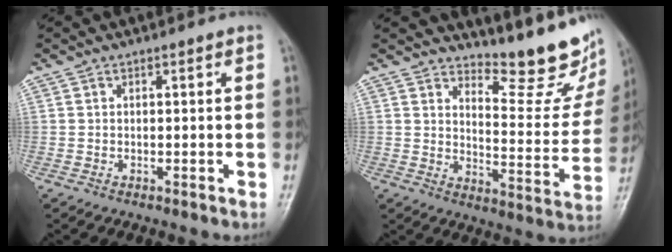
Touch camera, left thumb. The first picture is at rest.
{"total": 14.3, "force": [12.3, 3.4, 6.4], "torque": [-0.056, -0.123, 0.162]}